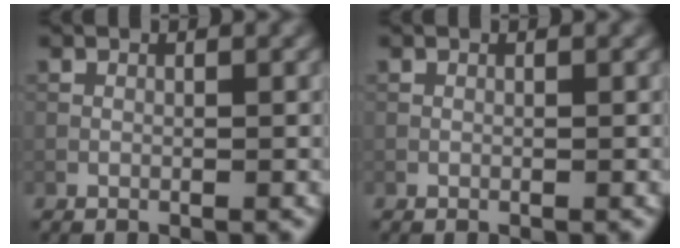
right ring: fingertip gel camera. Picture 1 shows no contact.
{"total": 0.0}